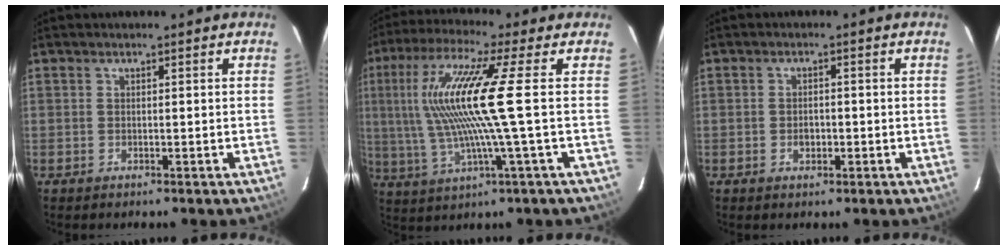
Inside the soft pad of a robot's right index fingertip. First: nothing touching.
{"total": 15.0, "force": [1.2, -0.5, 14.9], "torque": [-0.290, 0.002, 0.029]}
{"total": 2.1, "force": [-0.6, 1.6, 1.2], "torque": [-0.020, 0.002, -0.010]}